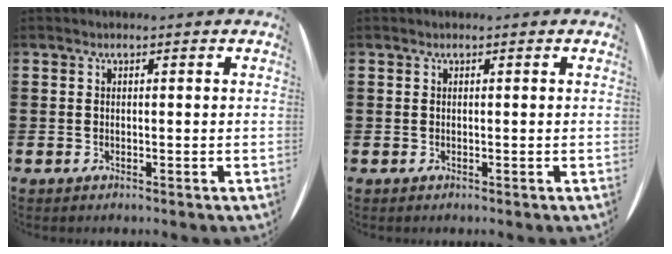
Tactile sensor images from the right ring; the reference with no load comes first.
{"total": 0.0}